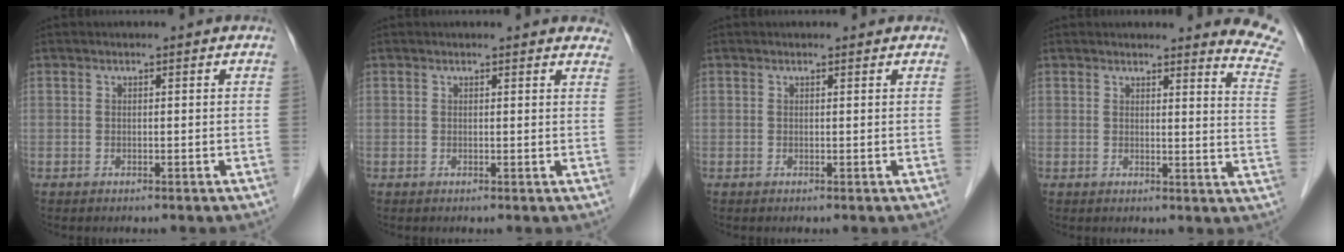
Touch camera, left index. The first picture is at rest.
{"total": 7.5, "force": [7.0, 2.0, 1.8], "torque": [0.003, 0.003, 0.053]}
{"total": 1.5, "force": [1.3, 0.6, 0.4], "torque": [-0.008, 0.009, 0.012]}
{"total": 9.1, "force": [9.1, -0.7, 0.8], "torque": [0.003, -0.102, 0.069]}